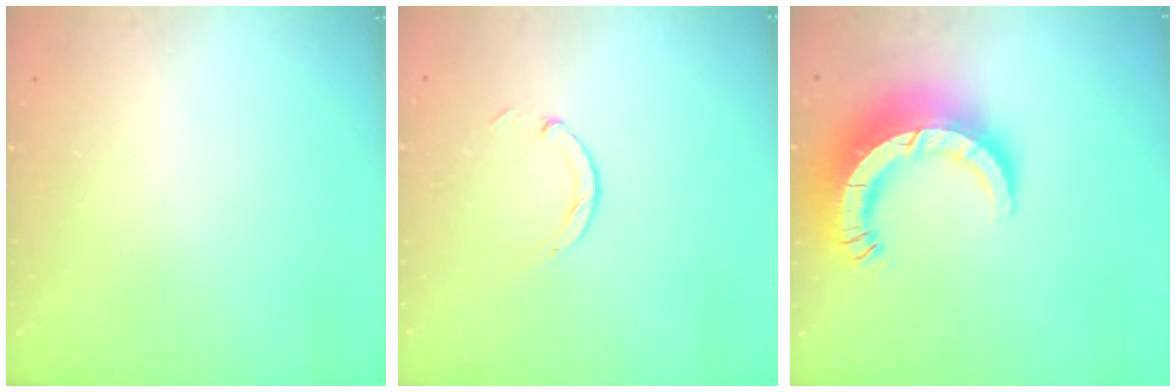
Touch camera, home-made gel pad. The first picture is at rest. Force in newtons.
{"total": 2.9, "press": 2.9, "slide": 0.4}
{"total": 15.0, "press": 14.9, "slide": 1.6}